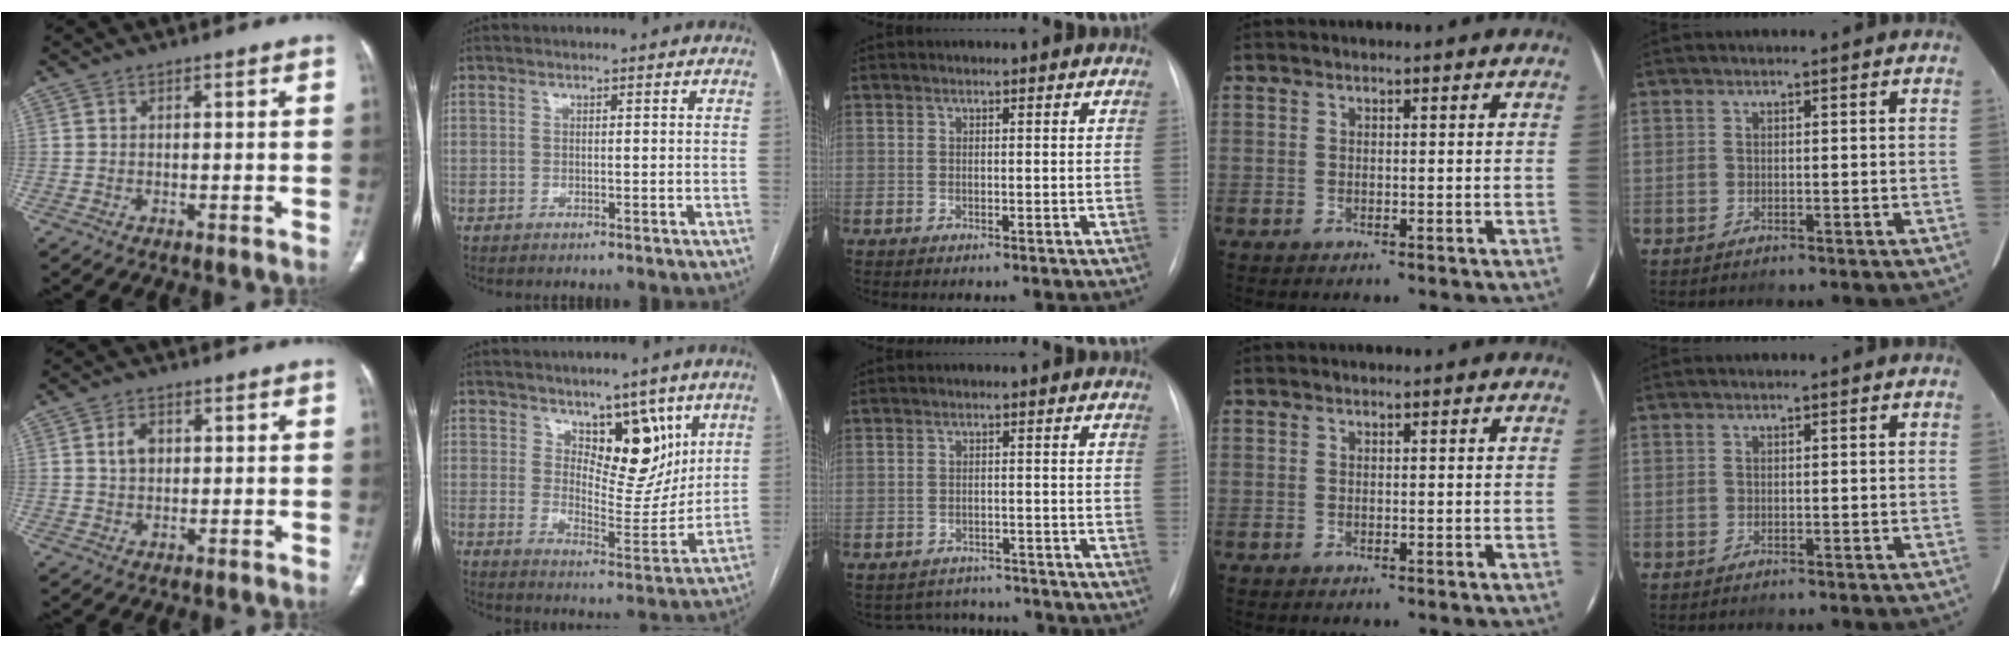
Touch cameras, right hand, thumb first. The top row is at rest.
{"thumb": {"total": 3.4, "force": [0.8, 2.4, 2.3], "torque": [-0.039, 0.002, 0.015]}, "index": {"total": 9.8, "force": [5.5, 4.7, 6.7], "torque": [-0.086, -0.008, 0.096]}, "middle": {"total": 5.7, "force": [-5.3, 2.0, -0.4], "torque": [0.006, 0.015, -0.066]}}